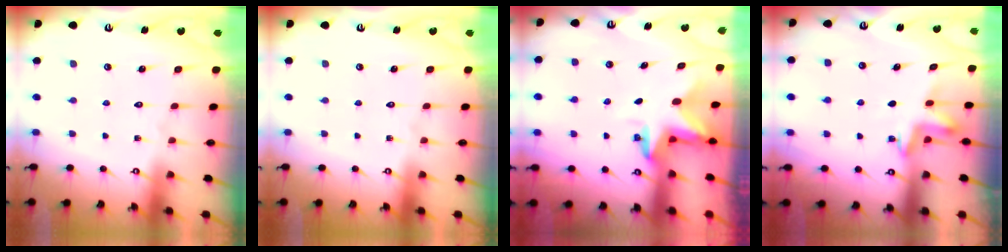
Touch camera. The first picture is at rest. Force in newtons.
{"total": 0.0}
{"total": 2.9, "press": 2.9, "slide": 0.2}
{"total": 3.3, "press": 3.3, "slide": 0.4}